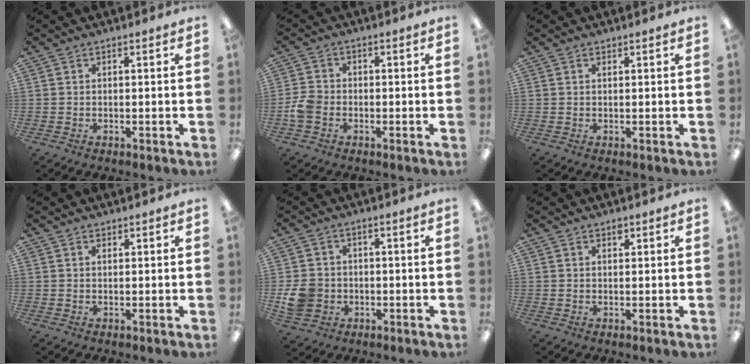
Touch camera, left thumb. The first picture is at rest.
{"total": 4.8, "force": [-1.6, 3.7, 2.6], "torque": [-0.046, 0.013, -0.028]}
{"total": 0.7, "force": [0.5, 0.4, 0.3], "torque": [-0.008, 0.002, 0.008]}
{"total": 1.0, "force": [0.6, 0.5, 0.5], "torque": [-0.012, 0.001, 0.012]}
{"total": 7.6, "force": [-1.5, 6.8, 3.0], "torque": [-0.067, 0.019, -0.022]}
{"total": 1.4, "force": [1.0, 0.8, 0.8], "torque": [-0.008, -0.001, 0.015]}